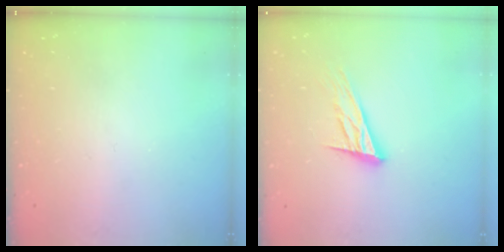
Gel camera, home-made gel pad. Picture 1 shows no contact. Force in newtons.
{"total": 15.2, "press": 15.0, "slide": 2.7}